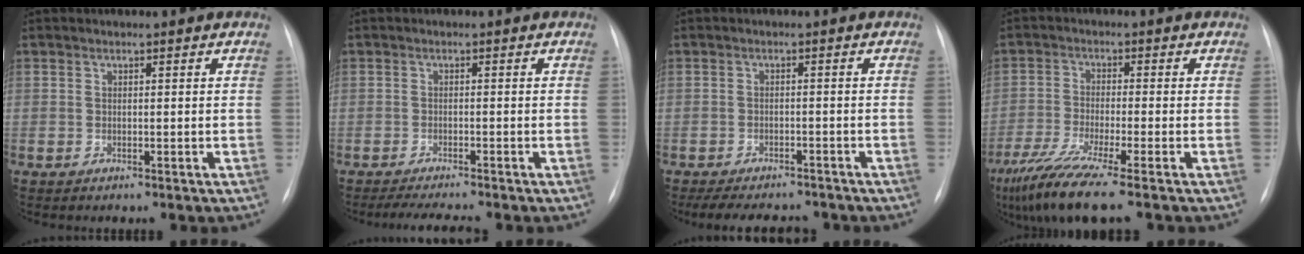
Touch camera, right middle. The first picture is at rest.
{"total": 4.4, "force": [-3.9, -0.2, 2.1], "torque": [-0.037, -0.012, -0.063]}
{"total": 10.5, "force": [-9.2, 3.2, 3.7], "torque": [-0.067, 0.001, -0.121]}
{"total": 9.8, "force": [-7.1, -0.6, 6.8], "torque": [-0.130, -0.031, -0.125]}